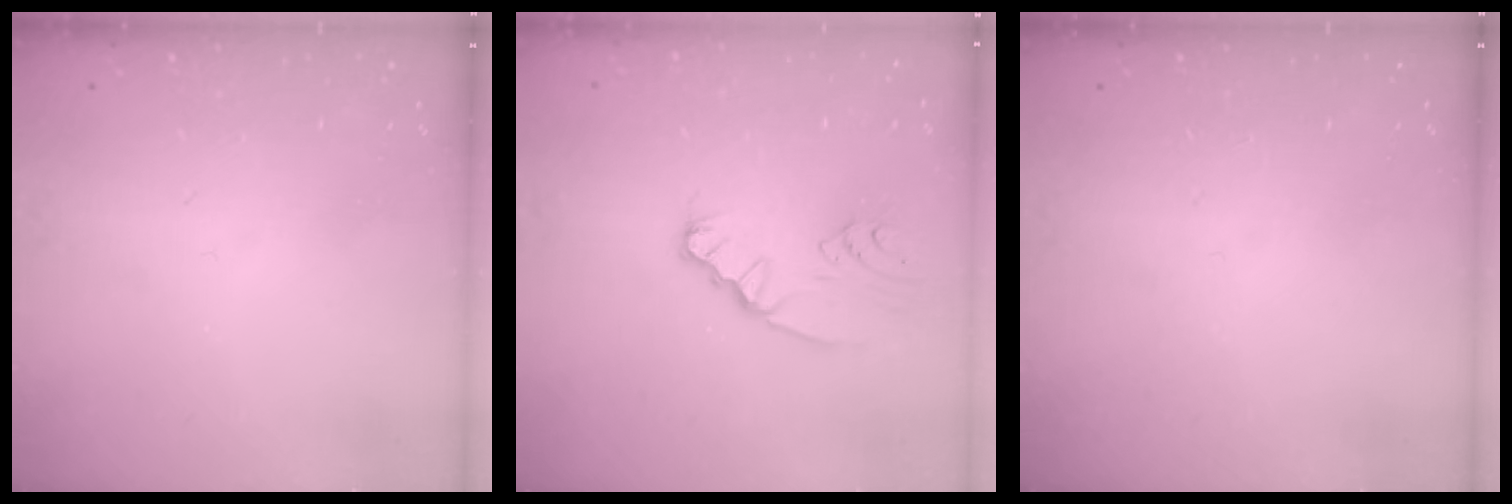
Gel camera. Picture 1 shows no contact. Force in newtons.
{"total": 2.8, "press": 2.8, "slide": 0.3}
{"total": 0.0}